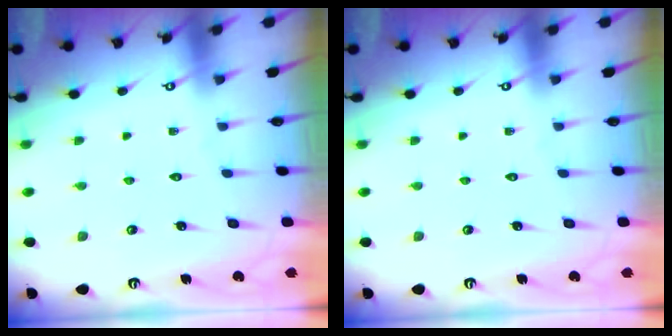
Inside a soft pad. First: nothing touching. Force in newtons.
{"total": 0.0}